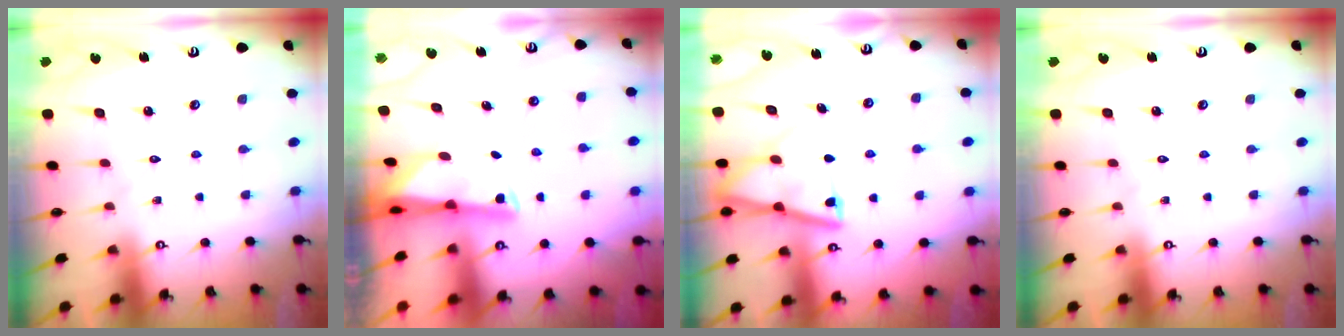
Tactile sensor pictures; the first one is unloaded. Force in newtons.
{"total": 2.4, "press": 2.4, "slide": 0.5}
{"total": 12.6, "press": 12.6, "slide": 1.0}
{"total": 0.0}